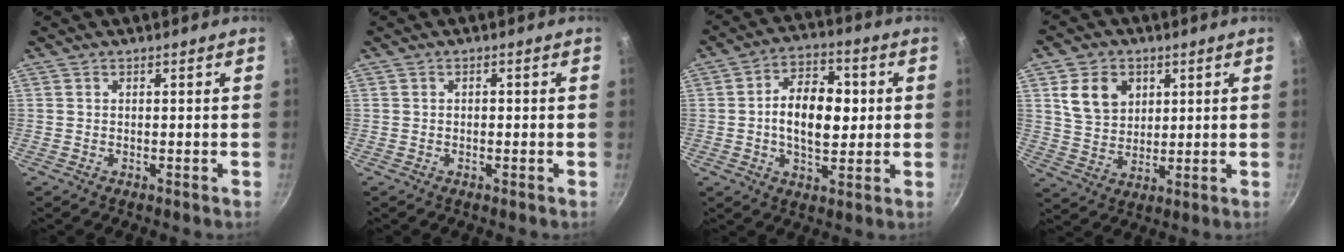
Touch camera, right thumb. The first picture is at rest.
{"total": 0.7, "force": [-0.1, 0.5, 0.5], "torque": [-0.002, 0.002, -0.004]}
{"total": 12.6, "force": [0.5, 7.4, 10.1], "torque": [-0.137, 0.011, 0.005]}
{"total": 9.3, "force": [3.5, 7.2, 4.7], "torque": [-0.056, -0.013, 0.072]}